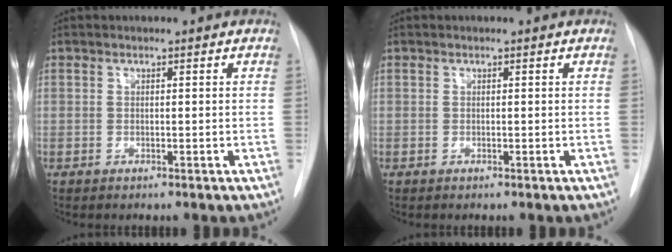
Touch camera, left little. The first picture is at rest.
{"total": 0.0}